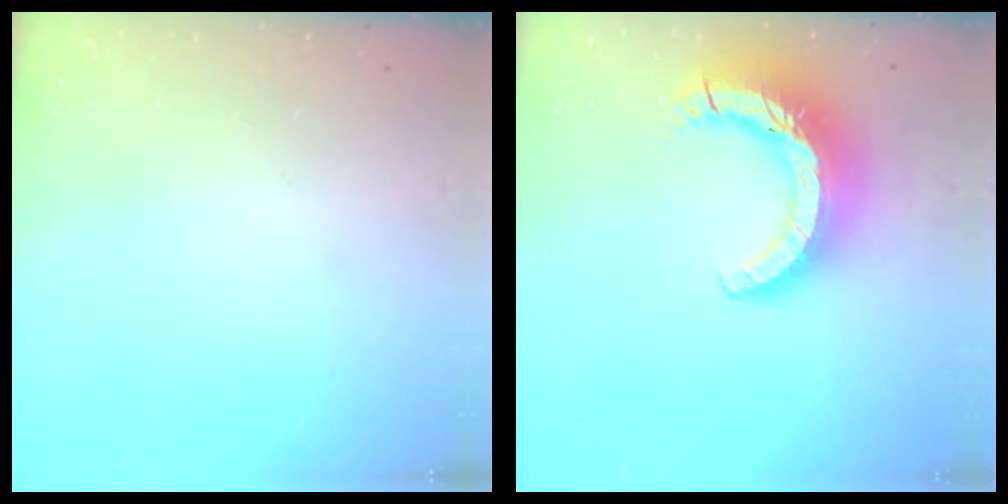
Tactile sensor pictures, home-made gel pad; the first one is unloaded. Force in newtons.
{"total": 16.1, "press": 16.0, "slide": 1.5}